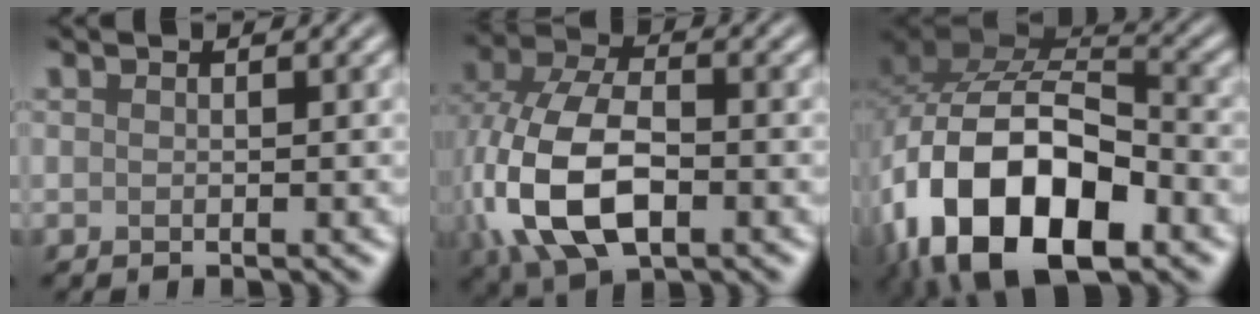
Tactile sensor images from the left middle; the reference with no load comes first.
{"total": 11.2, "force": [-2.4, 6.7, 8.6], "torque": [-0.205, -0.011, -0.051]}
{"total": 15.6, "force": [-5.7, 9.0, 11.4], "torque": [-0.198, -0.005, -0.107]}